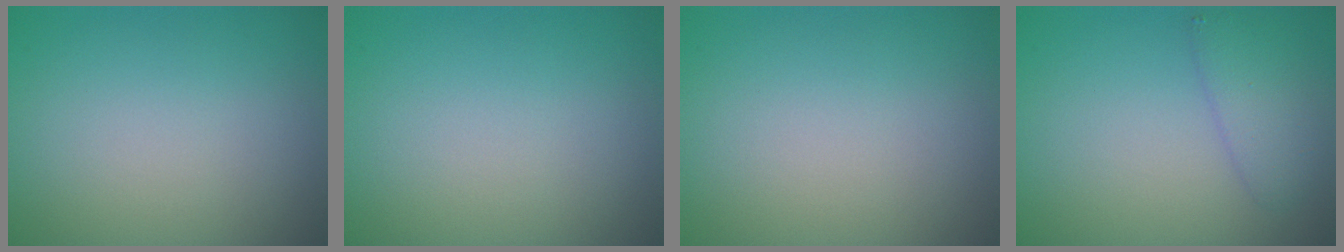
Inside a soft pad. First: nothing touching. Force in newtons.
{"total": 0.0}
{"total": 0.0}
{"total": 2.3, "press": 2.3, "slide": 0.1}